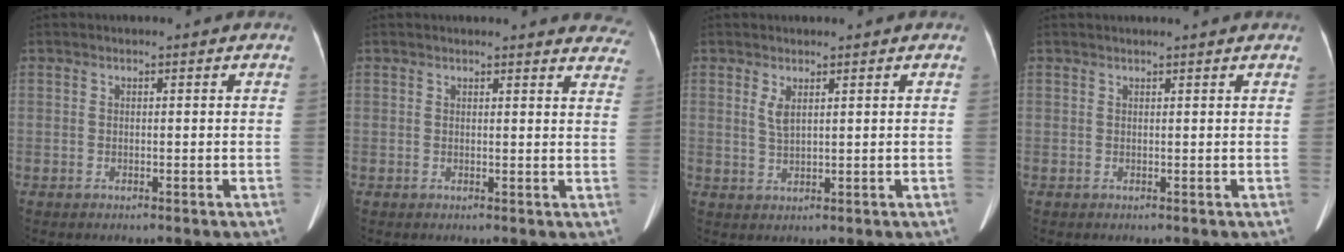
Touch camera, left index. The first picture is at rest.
{"total": 11.4, "force": [11.1, 2.2, 1.7], "torque": [0.020, -0.050, 0.080]}
{"total": 1.8, "force": [0.8, 0.4, 1.5], "torque": [-0.041, -0.007, 0.024]}
{"total": 3.0, "force": [2.8, -0.2, 1.0], "torque": [-0.014, 0.017, 0.031]}